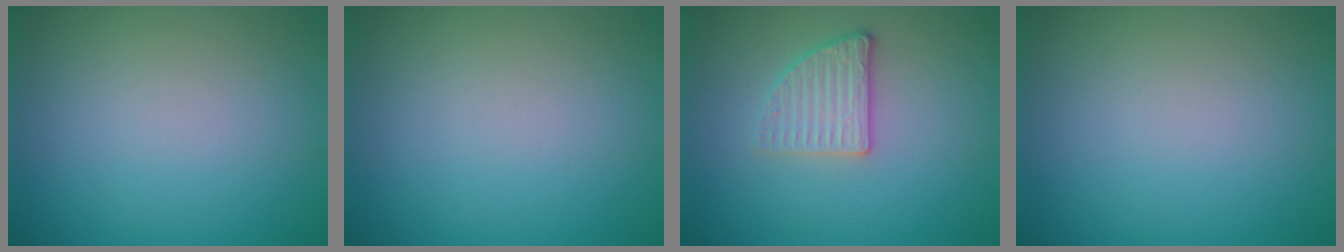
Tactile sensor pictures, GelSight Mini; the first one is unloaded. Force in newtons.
{"total": 0.0}
{"total": 2.6, "press": 2.3, "slide": 1.2}
{"total": 0.0}